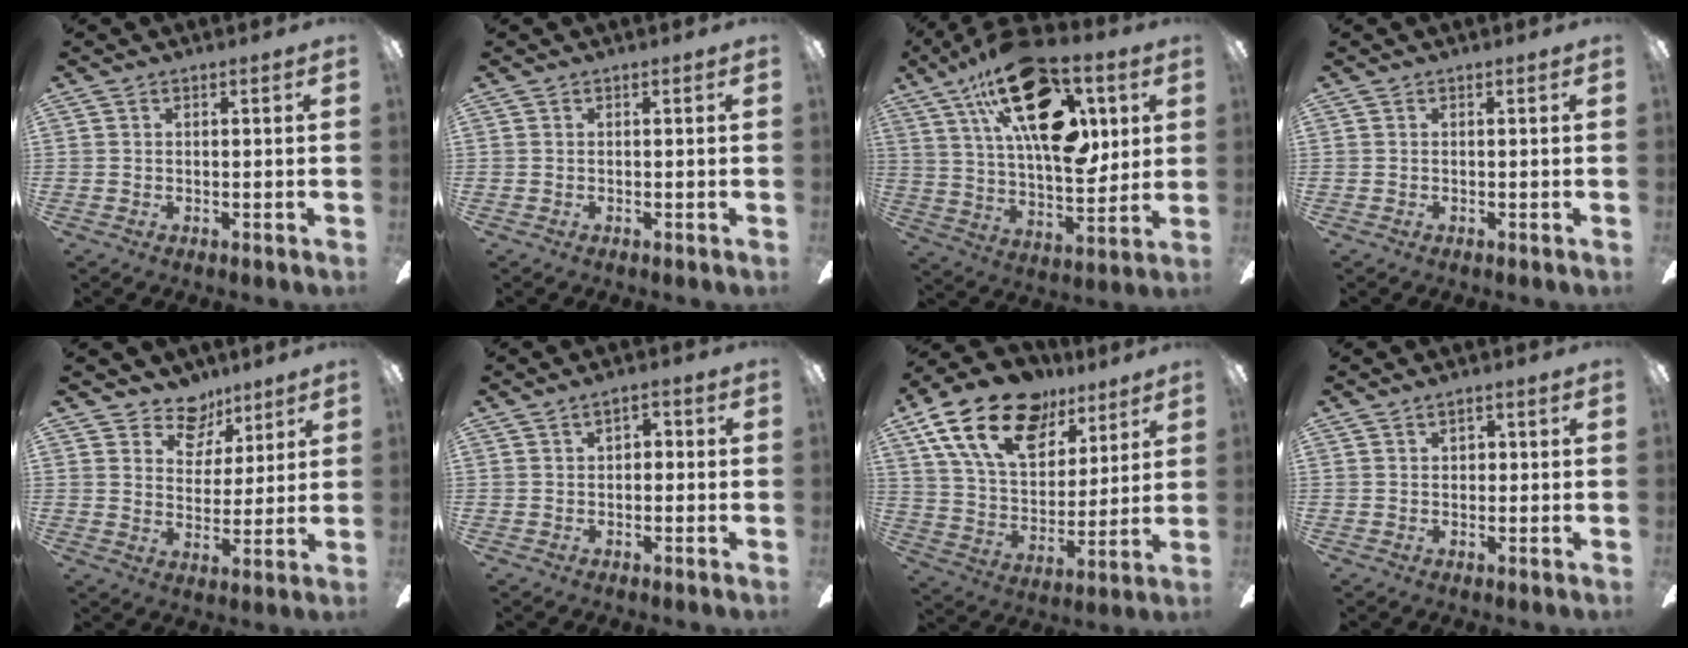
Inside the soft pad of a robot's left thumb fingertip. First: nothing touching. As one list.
[{"total": 0.0}, {"total": 27.5, "force": [12.9, 13.1, 20.4], "torque": [-0.339, -0.058, 0.217]}, {"total": 0.0}, {"total": 9.6, "force": [6.8, 6.1, 2.8], "torque": [-0.037, -0.041, 0.127]}, {"total": 2.9, "force": [0.4, 2.0, 2.1], "torque": [-0.024, 0.004, 0.000]}, {"total": 21.8, "force": [12.7, 12.6, 12.4], "torque": [-0.216, -0.058, 0.229]}, {"total": 2.2, "force": [0.9, 1.4, 1.4], "torque": [-0.013, 0.000, 0.012]}]